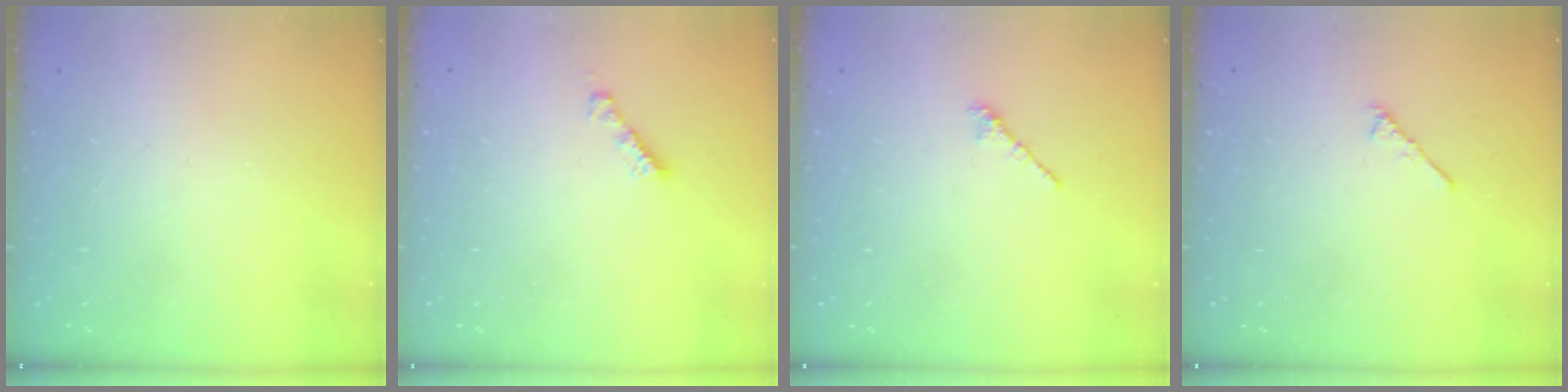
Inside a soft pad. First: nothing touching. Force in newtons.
{"total": 2.7, "press": 2.7, "slide": 0.3}
{"total": 2.4, "press": 2.3, "slide": 0.7}
{"total": 2.9, "press": 2.8, "slide": 0.7}